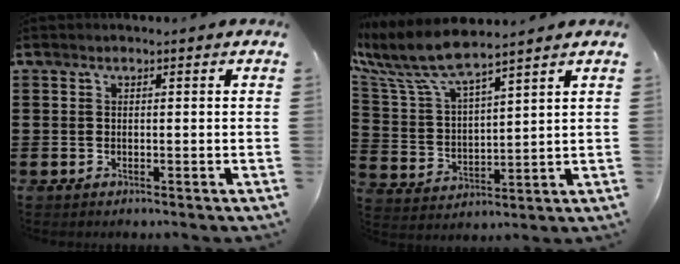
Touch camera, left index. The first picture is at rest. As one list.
[{"total": 8.0, "force": [6.9, 1.1, 3.9], "torque": [-0.106, -0.035, 0.118]}]